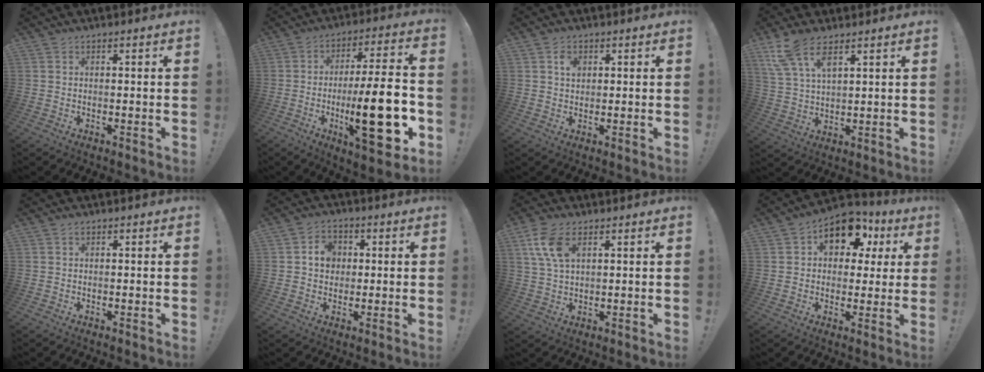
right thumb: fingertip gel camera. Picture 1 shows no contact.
{"total": 23.7, "force": [-5.3, 6.5, 22.2], "torque": [-0.341, 0.009, -0.081]}
{"total": 3.2, "force": [1.1, 2.4, 1.9], "torque": [-0.017, -0.003, 0.014]}
{"total": 9.6, "force": [6.5, 3.3, 6.2], "torque": [-0.119, -0.026, 0.123]}
{"total": 0.6, "force": [0.3, 0.4, 0.2], "torque": [0.001, -0.002, 0.005]}
{"total": 6.8, "force": [1.3, 5.8, 3.2], "torque": [-0.046, 0.003, 0.025]}
{"total": 9.2, "force": [4.0, 5.0, 6.6], "torque": [-0.134, -0.006, 0.076]}
{"total": 13.3, "force": [5.3, 9.2, 8.1], "torque": [-0.105, -0.017, 0.098]}